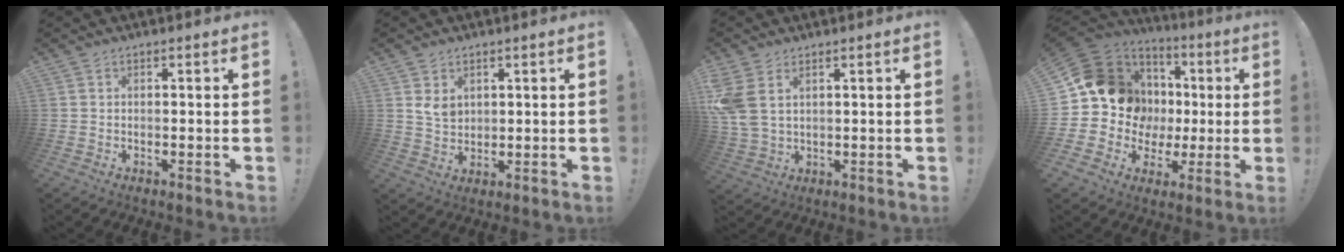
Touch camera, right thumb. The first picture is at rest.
{"total": 5.2, "force": [2.7, 3.6, 2.6], "torque": [-0.033, -0.013, 0.051]}
{"total": 7.2, "force": [3.1, 4.4, 4.8], "torque": [-0.109, -0.011, 0.065]}
{"total": 17.2, "force": [3.5, 14.8, 8.1], "torque": [-0.126, -0.012, 0.100]}